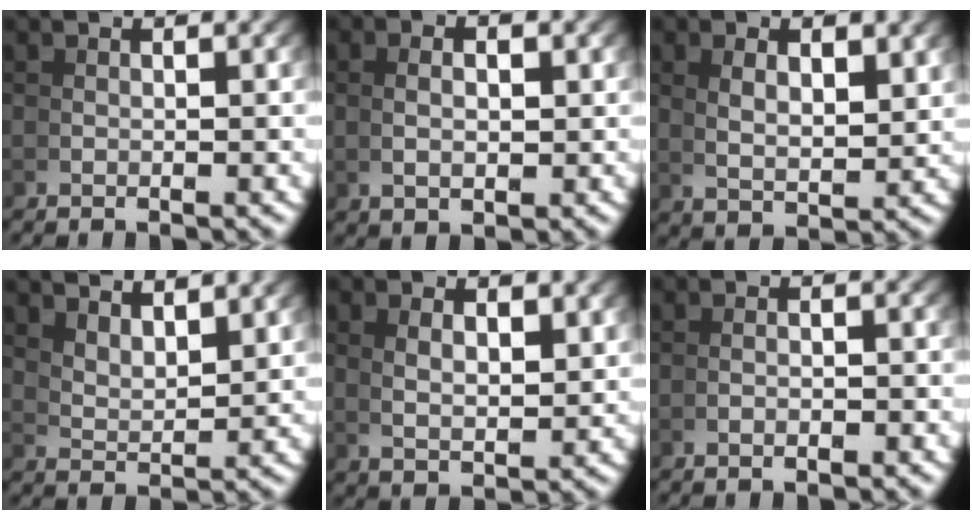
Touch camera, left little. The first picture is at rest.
{"total": 1.9, "force": [0.4, 0.6, 1.8], "torque": [-0.021, 0.002, 0.016]}
{"total": 2.8, "force": [1.4, 0.5, 2.4], "torque": [-0.041, -0.009, 0.039]}
{"total": 4.1, "force": [3.6, 0.6, 1.8], "torque": [-0.024, 0.000, 0.064]}
{"total": 2.5, "force": [1.3, 0.3, 2.1], "torque": [-0.033, -0.006, 0.036]}
{"total": 1.0, "force": [-0.8, -0.1, 0.6], "torque": [-0.007, 0.005, -0.017]}